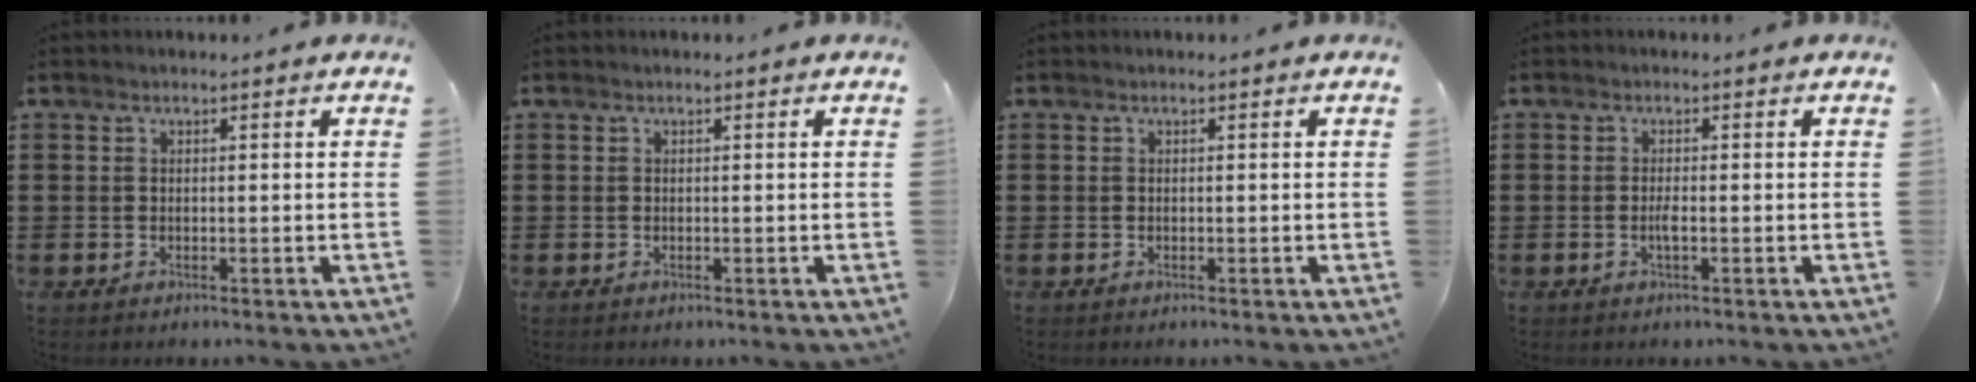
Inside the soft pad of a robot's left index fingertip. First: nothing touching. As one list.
[{"total": 0.0}, {"total": 0.0}, {"total": 1.5, "force": [-0.3, 0.3, 1.4], "torque": [-0.036, -0.005, -0.008]}]